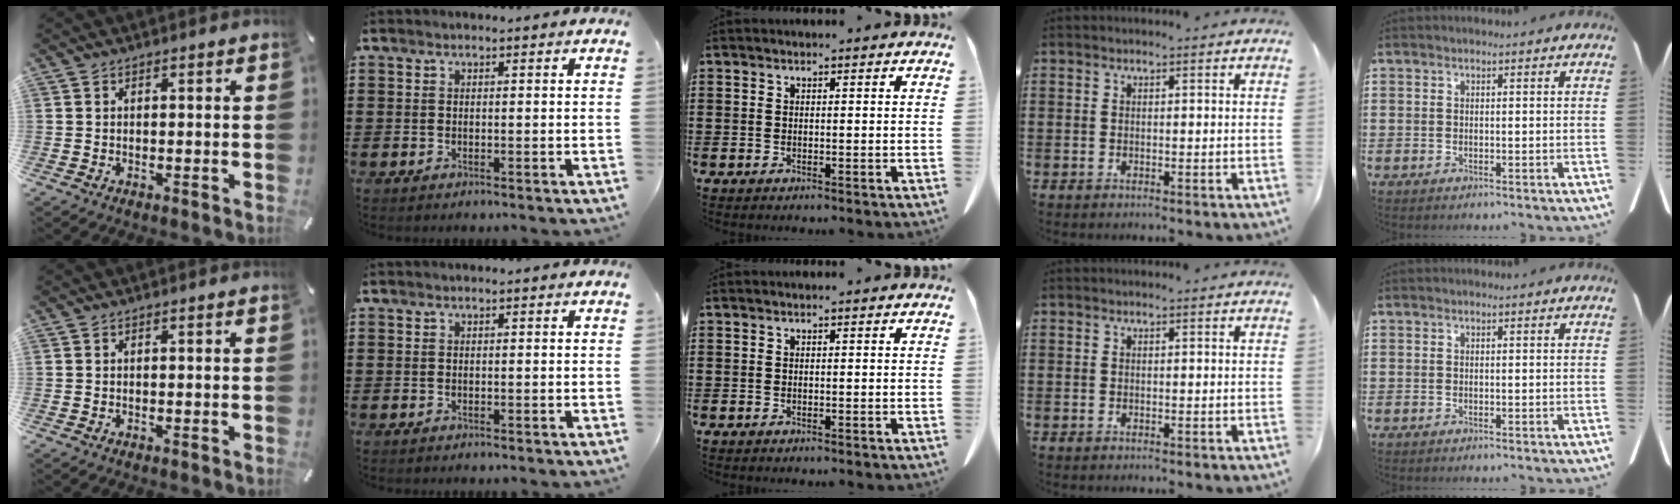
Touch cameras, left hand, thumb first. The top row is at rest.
{}